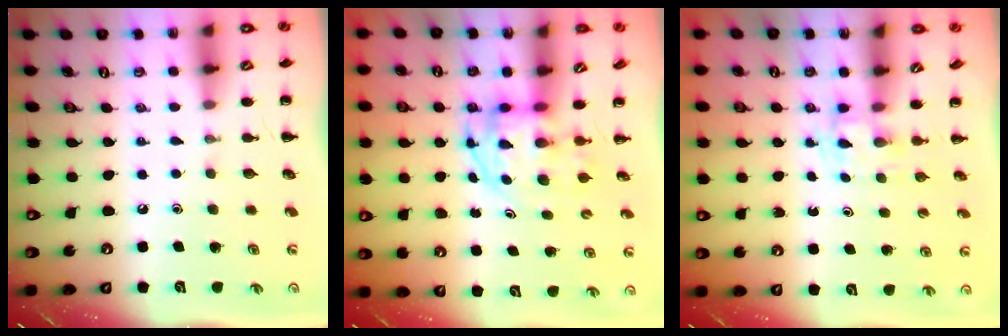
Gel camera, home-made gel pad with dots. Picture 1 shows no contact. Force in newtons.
{"total": 3.7, "press": 3.7, "slide": 0.7}
{"total": 3.0, "press": 2.8, "slide": 1.1}